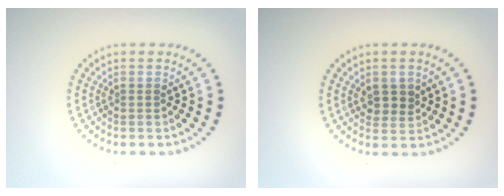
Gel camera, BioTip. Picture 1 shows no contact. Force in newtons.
{"total": 2.0, "press": 1.8, "slide": 0.7}